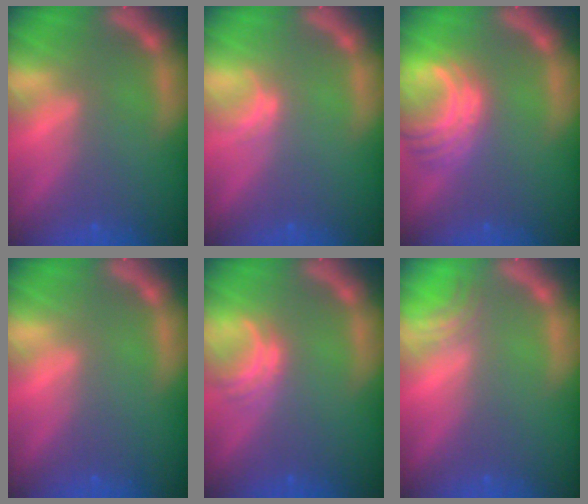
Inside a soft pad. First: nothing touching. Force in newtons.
{"total": 1.0}
{"total": 6.0}
{"total": 0.0}
{"total": 2.5}
{"total": 2.0}